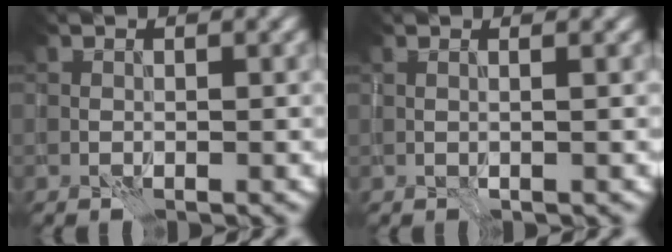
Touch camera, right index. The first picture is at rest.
{"total": 1.8, "force": [0.6, 0.7, 1.6], "torque": [-0.016, 0.008, -0.013]}